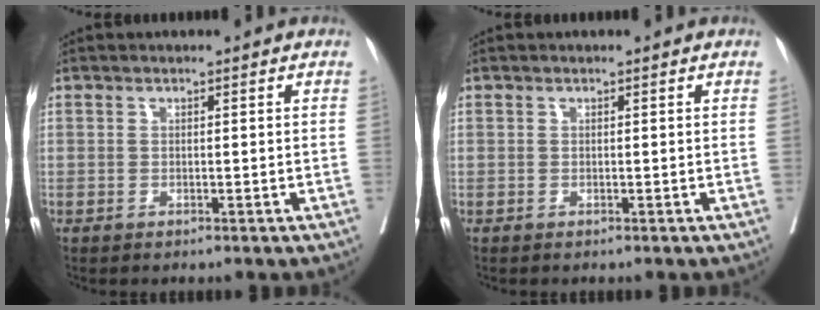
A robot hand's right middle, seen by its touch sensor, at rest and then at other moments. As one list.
[{"total": 0.0}]